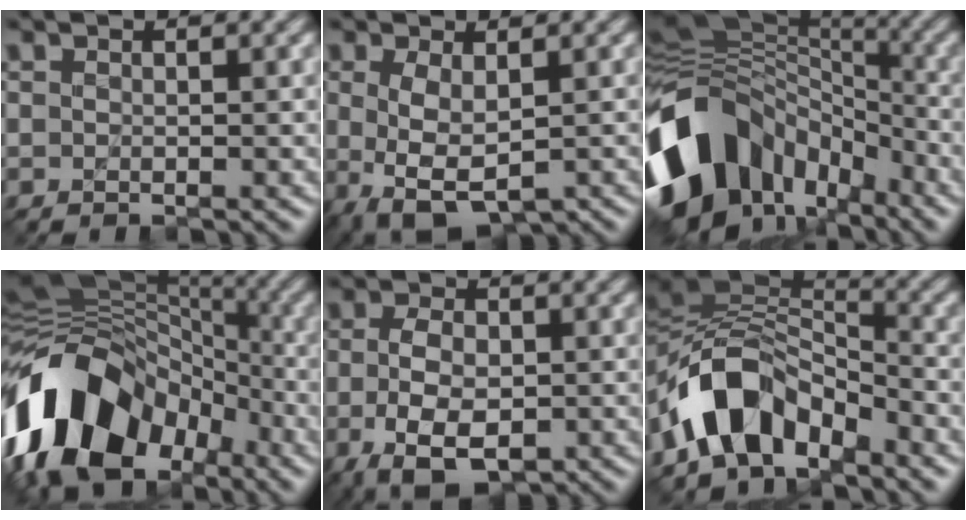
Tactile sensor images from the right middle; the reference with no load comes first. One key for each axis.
{"total": 4.7, "fx": -1.1, "fy": 2.5, "fz": 3.9, "tx": -0.091, "ty": -0.019, "tz": -0.005}
{"total": 14.2, "fx": -5.4, "fy": 10.4, "fz": 8.0, "tx": -0.175, "ty": 0.012, "tz": -0.117}
{"total": 14.9, "fx": -7.3, "fy": 10.2, "fz": 8.0, "tx": -0.163, "ty": 0.008, "tz": -0.143}
{"total": 7.0, "fx": -2.1, "fy": 4.1, "fz": 5.3, "tx": -0.103, "ty": -0.011, "tz": -0.034}
{"total": 7.5, "fx": -4.7, "fy": 4.2, "fz": 4.0, "tx": -0.057, "ty": 0.012, "tz": -0.096}